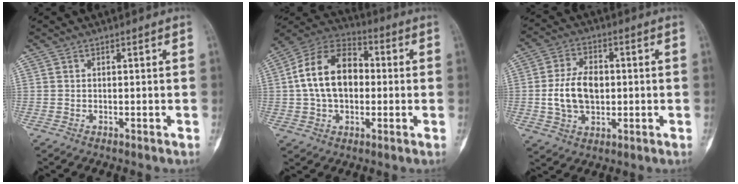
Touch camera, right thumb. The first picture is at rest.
{"total": 15.9, "force": [0.9, 10.6, 11.9], "torque": [-0.192, 0.030, 0.008]}
{"total": 10.3, "force": [-0.3, 6.9, 7.7], "torque": [-0.127, 0.011, -0.003]}